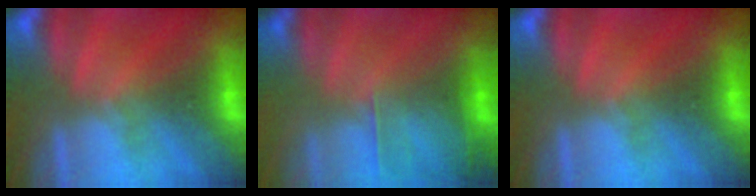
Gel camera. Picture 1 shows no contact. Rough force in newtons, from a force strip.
{"total": 2.2}
{"total": 0.0}